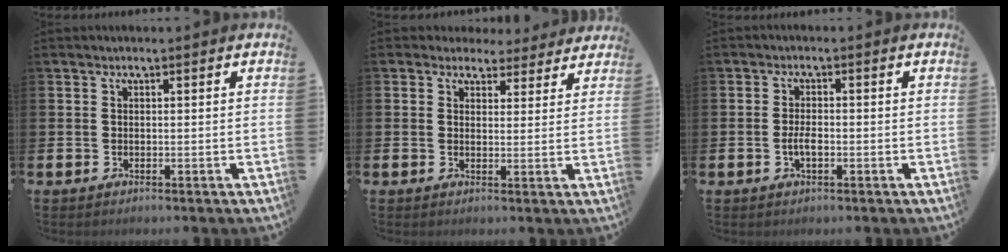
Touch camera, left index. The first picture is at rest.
{"total": 3.4, "force": [2.8, 1.8, 0.1], "torque": [-0.004, -0.017, 0.046]}
{"total": 2.2, "force": [-0.5, 0.9, 1.9], "torque": [-0.031, -0.001, -0.012]}